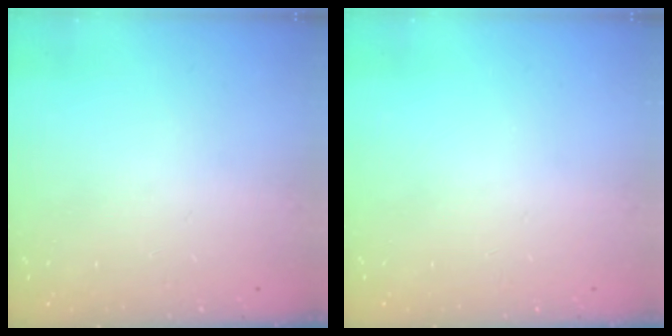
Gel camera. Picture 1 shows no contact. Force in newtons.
{"total": 0.0}